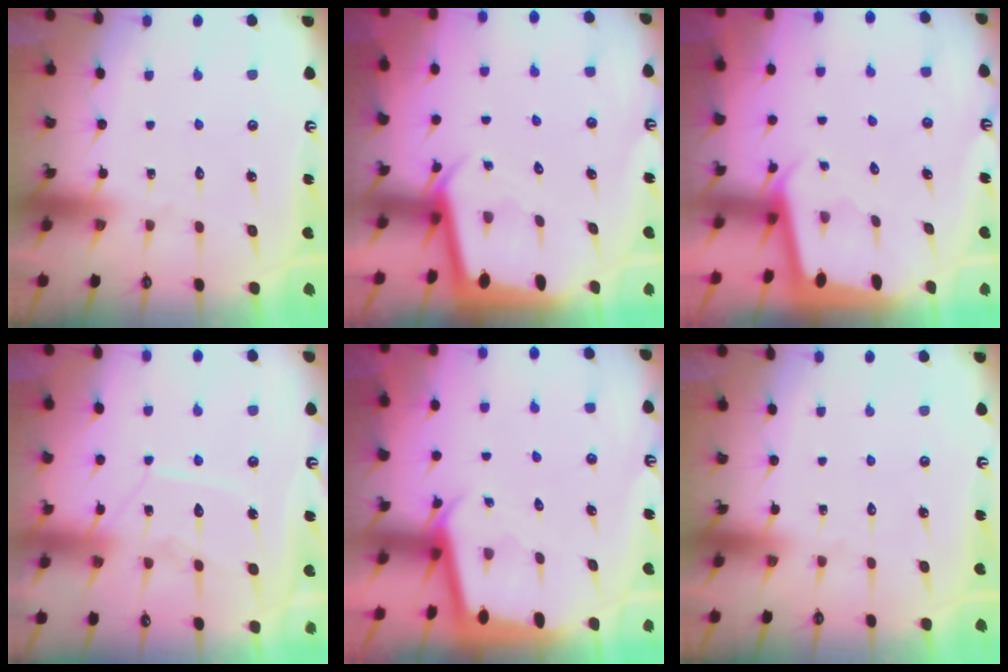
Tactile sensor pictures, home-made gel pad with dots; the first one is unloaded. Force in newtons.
{"total": 2.2, "press": 2.2, "slide": 0.1}
{"total": 1.9, "press": 1.9, "slide": 0.1}
{"total": 11.1, "press": 11.0, "slide": 0.9}
{"total": 2.2, "press": 2.2, "slide": 0.1}
{"total": 0.0}